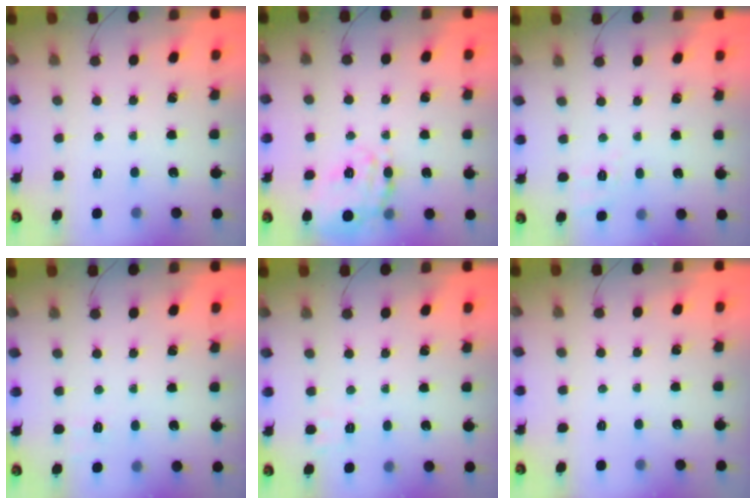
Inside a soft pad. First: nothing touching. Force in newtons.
{"total": 11.4, "press": 11.1, "slide": 2.6}
{"total": 2.6, "press": 1.5, "slide": 2.1}
{"total": 1.8, "press": 0.9, "slide": 1.6}
{"total": 3.0, "press": 2.3, "slide": 1.9}
{"total": 0.0}